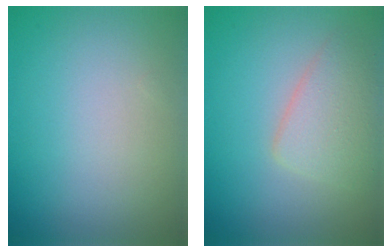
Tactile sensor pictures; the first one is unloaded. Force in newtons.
{"total": 3.6, "press": 3.6, "slide": 0.1}